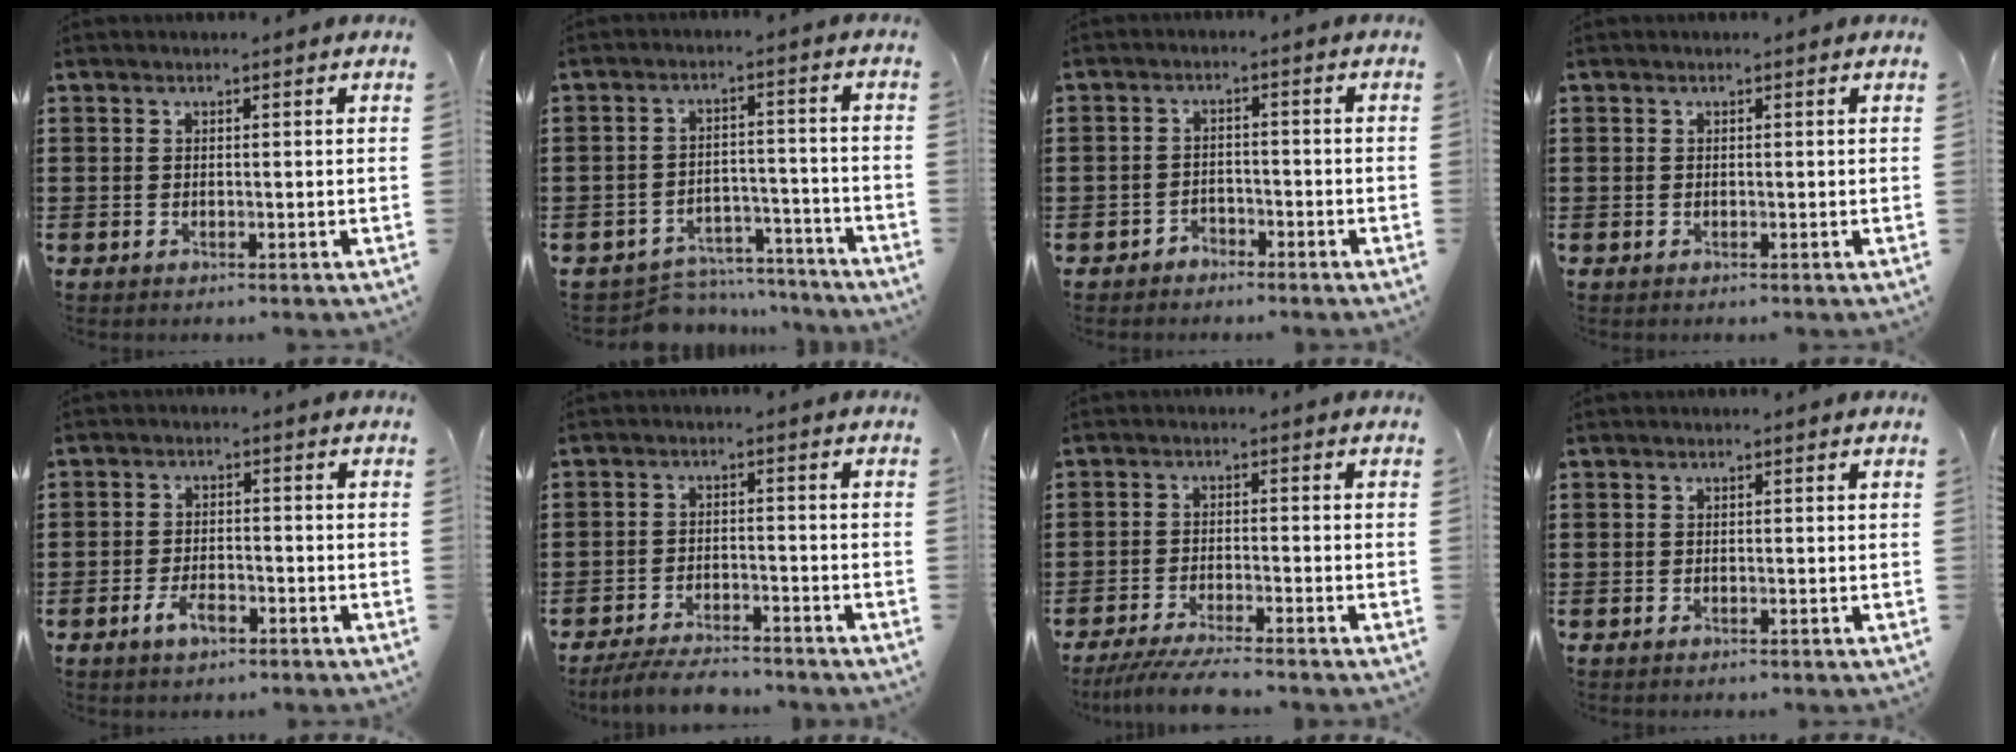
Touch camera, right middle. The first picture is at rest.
{"total": 5.8, "force": [-5.7, 1.1, 0.4], "torque": [-0.005, 0.017, -0.113]}
{"total": 2.4, "force": [-2.2, 0.9, -0.2], "torque": [-0.004, 0.002, -0.050]}
{"total": 0.0}
{"total": 3.6, "force": [-2.4, 1.7, 2.2], "torque": [-0.046, 0.002, -0.046]}
{"total": 4.8, "force": [-4.6, 0.7, 1.3], "torque": [-0.028, 0.000, -0.091]}
{"total": 4.8, "force": [-4.4, 0.0, 1.9], "torque": [-0.045, -0.014, -0.087]}
{"total": 0.0}